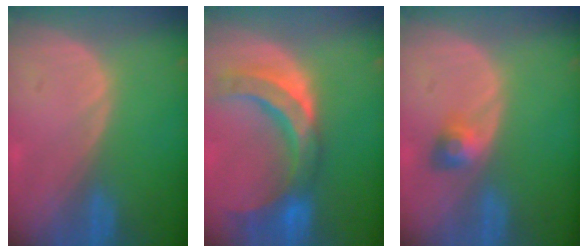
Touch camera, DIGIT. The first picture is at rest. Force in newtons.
{"total": 10.9, "press": 9.4, "slide": 5.4}
{"total": 3.0, "press": 2.6, "slide": 1.3}